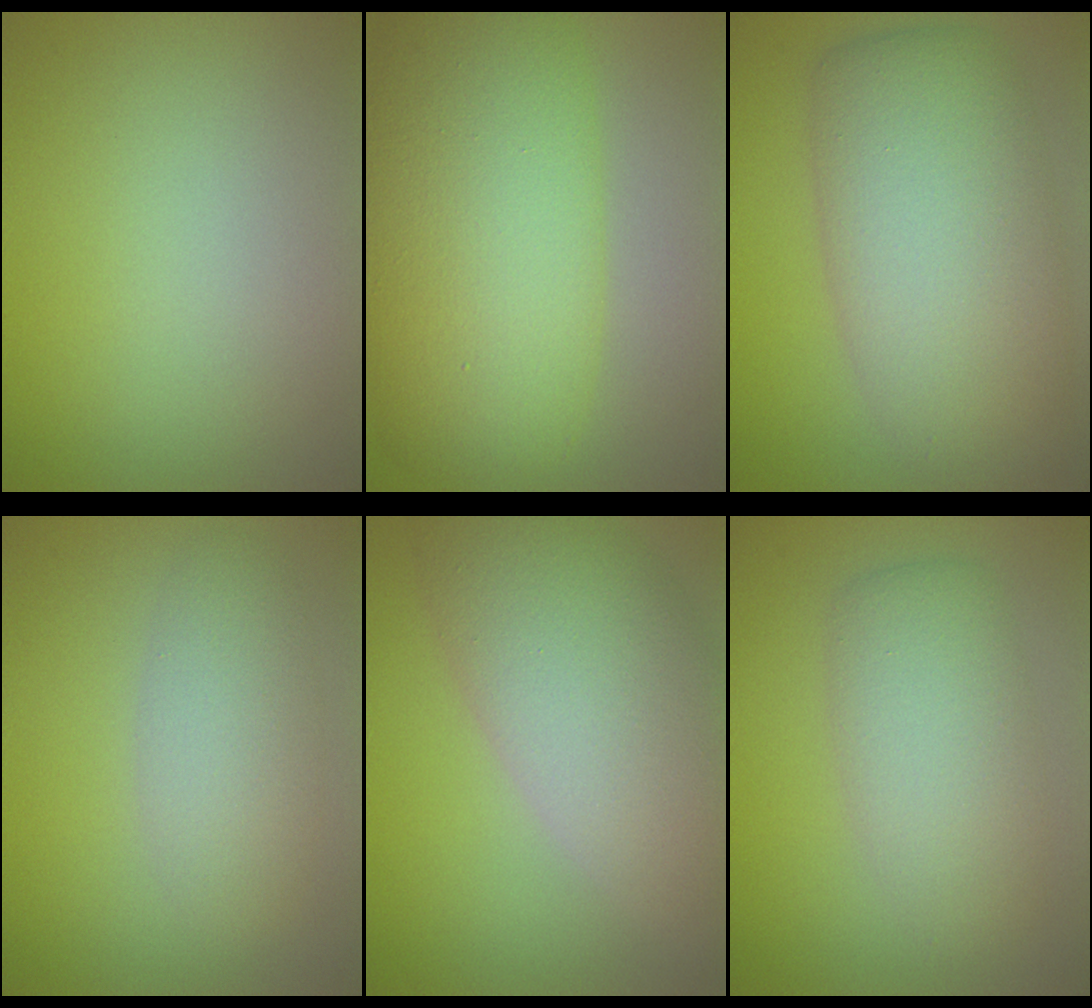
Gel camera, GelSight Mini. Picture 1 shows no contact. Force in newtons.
{"total": 12.0, "press": 12.0, "slide": 0.2}
{"total": 9.7, "press": 9.6, "slide": 0.4}
{"total": 3.6, "press": 3.6, "slide": 0.1}
{"total": 10.2, "press": 10.2, "slide": 0.7}
{"total": 4.9, "press": 4.9, "slide": 0.1}